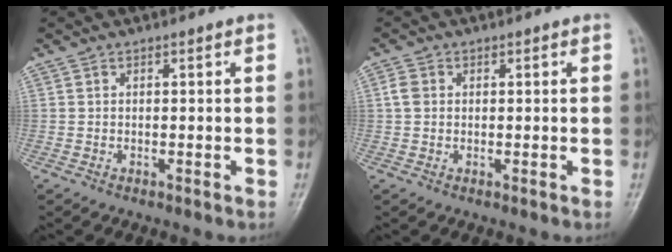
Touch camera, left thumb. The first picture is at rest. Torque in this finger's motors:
{"motor_torque": [0.52, 0.36, -0.11, -0.01, -0.01]}